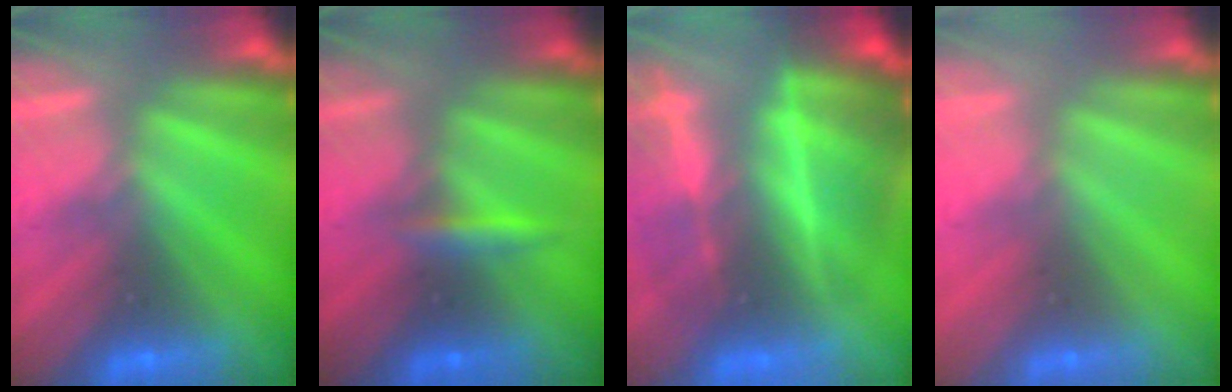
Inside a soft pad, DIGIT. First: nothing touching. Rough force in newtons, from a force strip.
{"total": 2.3}
{"total": 8.9}
{"total": 2.9}